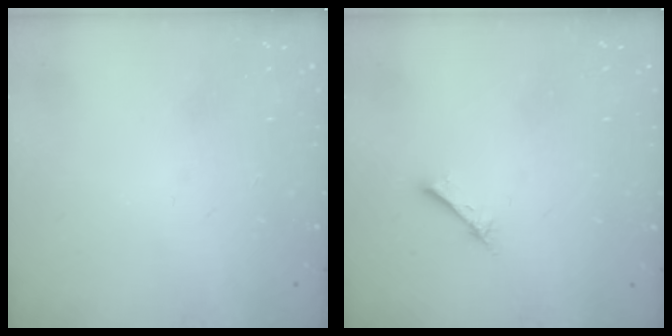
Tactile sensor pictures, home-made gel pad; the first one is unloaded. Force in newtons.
{"total": 2.7, "press": 2.6, "slide": 0.3}